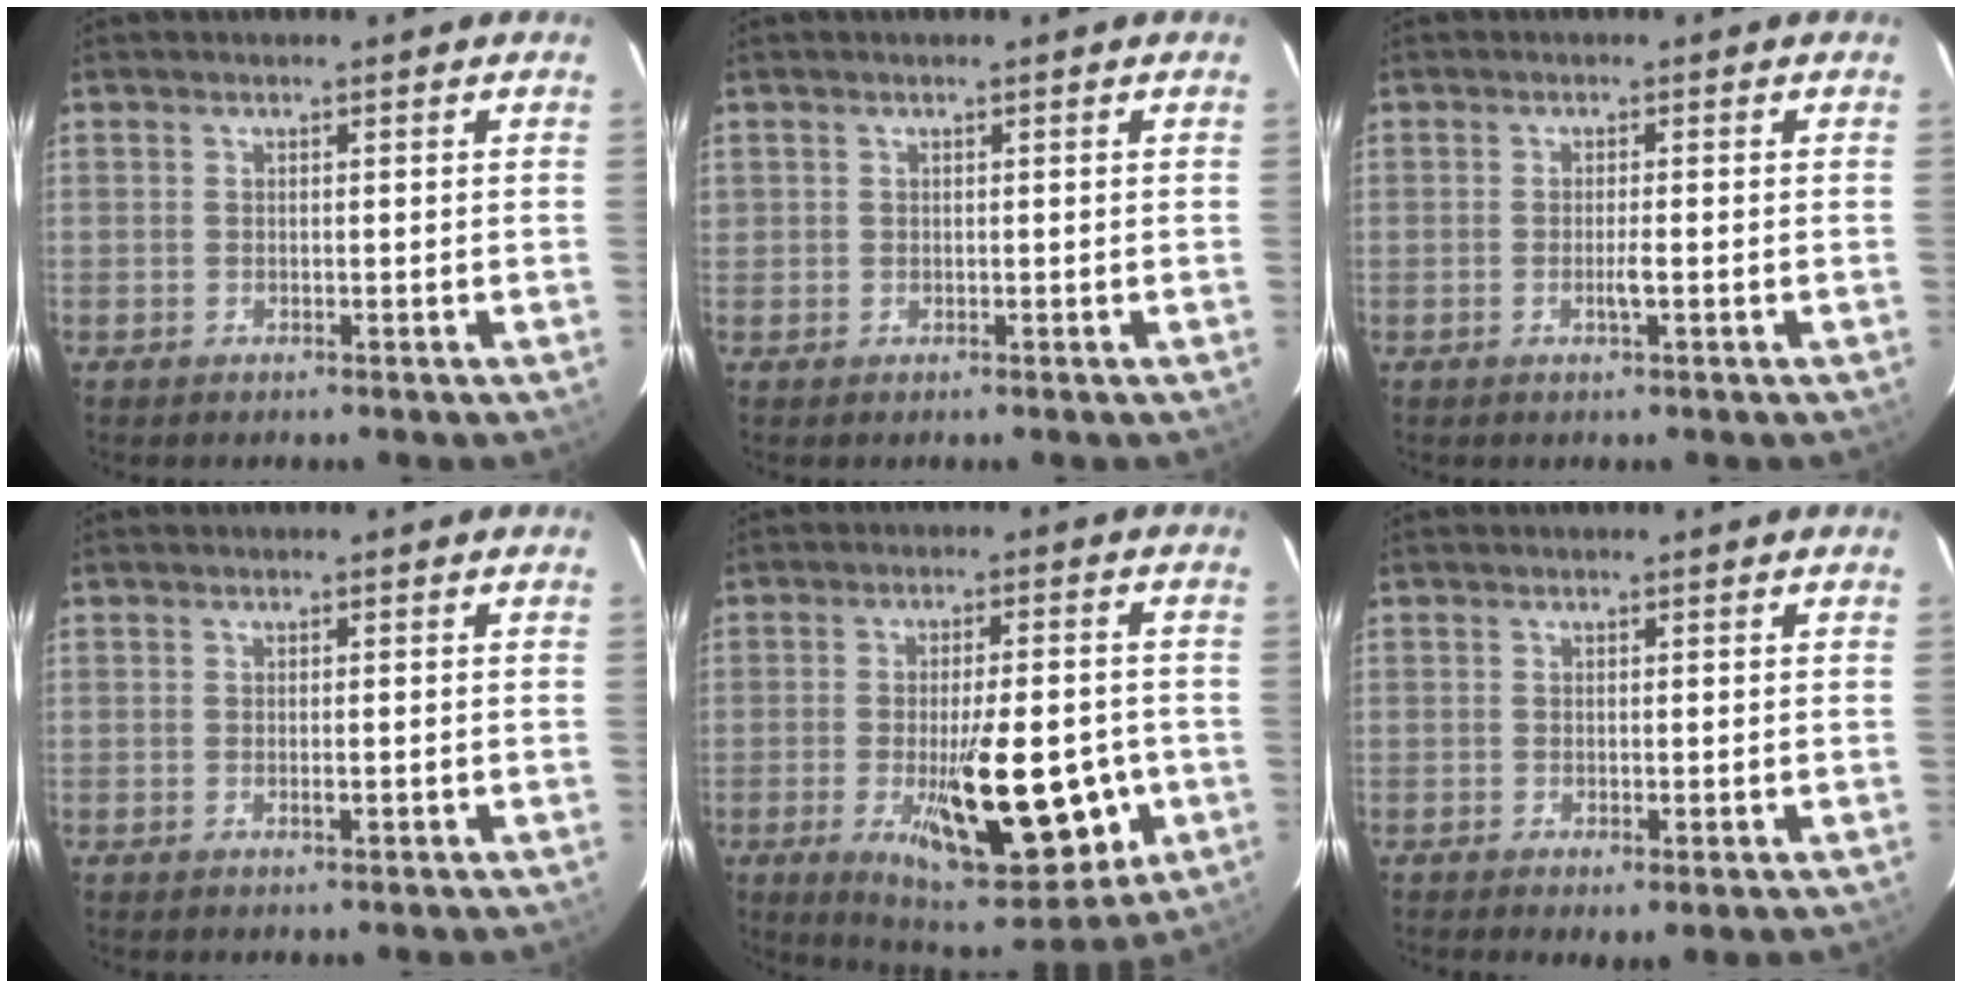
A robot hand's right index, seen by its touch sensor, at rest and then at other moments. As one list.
[{"total": 0.9, "force": [0.1, 0.8, 0.2], "torque": [0.003, 0.010, 0.002]}, {"total": 1.9, "force": [-0.6, 0.3, 1.8], "torque": [-0.036, 0.000, -0.011]}, {"total": 1.5, "force": [-0.4, 0.5, 1.3], "torque": [-0.027, -0.001, -0.004]}, {"total": 19.1, "force": [-5.1, 5.9, 17.4], "torque": [-0.251, -0.009, -0.057]}, {"total": 3.0, "force": [-0.8, 1.3, 2.7], "torque": [-0.049, -0.006, -0.008]}]